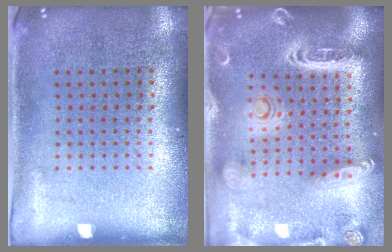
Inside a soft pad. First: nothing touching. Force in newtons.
{"total": 2.8, "press": 2.5, "slide": 1.4}